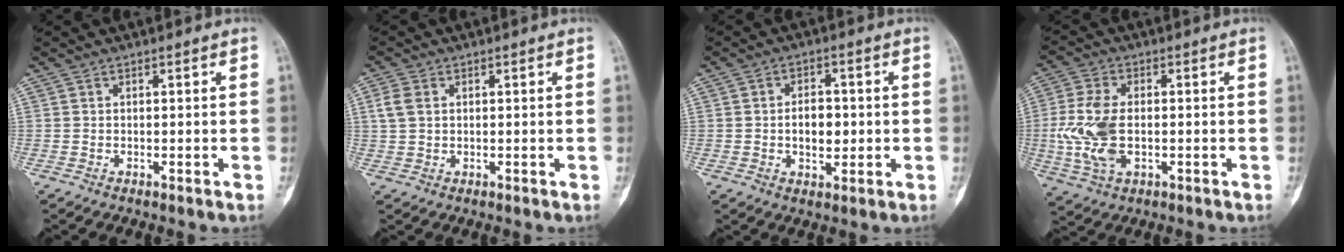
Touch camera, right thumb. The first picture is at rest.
{"total": 3.8, "force": [1.1, 2.7, 2.4], "torque": [-0.056, 0.005, 0.023]}
{"total": 6.5, "force": [0.0, 4.0, 5.2], "torque": [-0.063, -0.002, 0.005]}
{"total": 10.8, "force": [-0.9, 6.2, 8.8], "torque": [-0.197, 0.001, -0.014]}